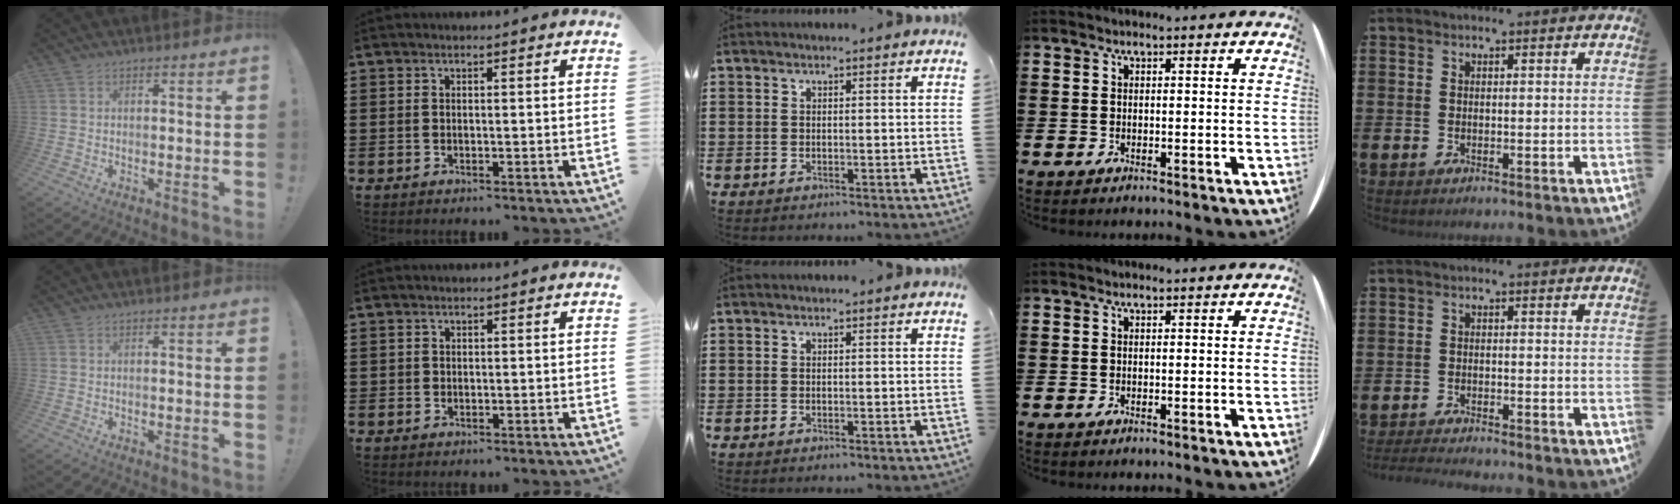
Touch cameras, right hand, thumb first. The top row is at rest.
{"little": {"total": 1.3, "force": [-1.2, -0.2, 0.3], "torque": [-0.004, 0.002, -0.024]}}